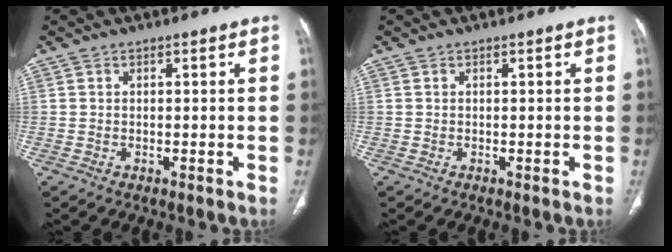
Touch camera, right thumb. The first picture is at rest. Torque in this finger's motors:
{"motor_torque": [0.00, 0.00, -0.26, 0.26, 0.00]}